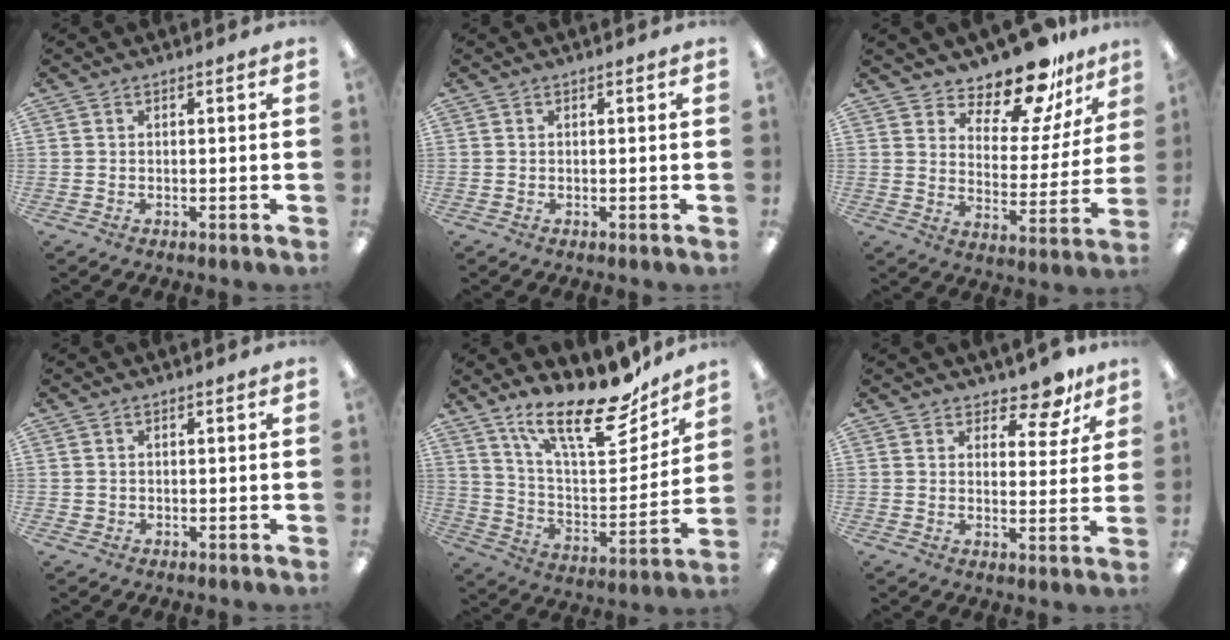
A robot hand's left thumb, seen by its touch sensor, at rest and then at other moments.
{"total": 0.0}
{"total": 14.7, "force": [13.0, 4.5, 5.2], "torque": [-0.090, -0.103, 0.228]}
{"total": 0.8, "force": [0.3, 0.8, -0.1], "torque": [0.002, 0.005, 0.004]}
{"total": 22.7, "force": [16.7, 7.2, 13.5], "torque": [-0.213, -0.112, 0.281]}
{"total": 7.8, "force": [6.4, 3.3, 3.0], "torque": [-0.034, -0.045, 0.110]}